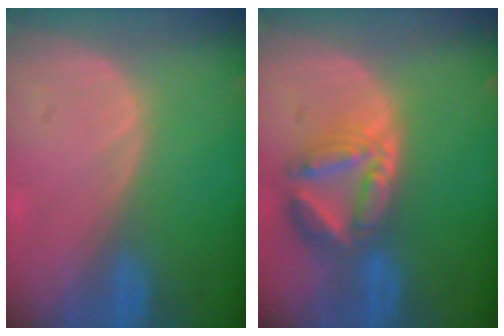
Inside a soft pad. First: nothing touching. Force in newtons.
{"total": 8.0, "press": 6.9, "slide": 4.0}